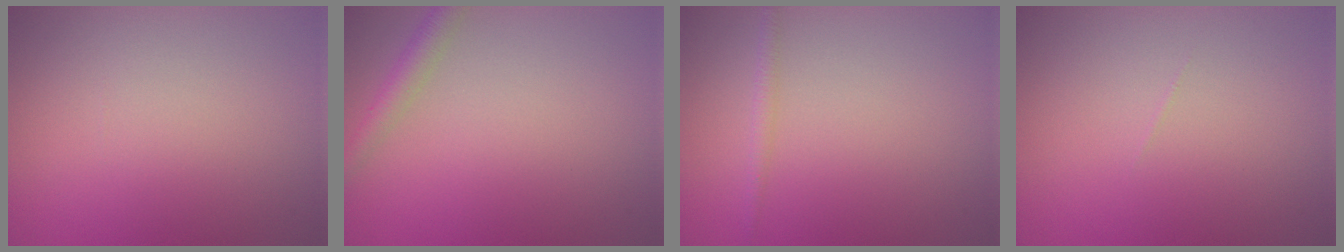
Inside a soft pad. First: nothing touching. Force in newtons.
{"total": 2.1, "press": 2.1, "slide": 0.1}
{"total": 1.1, "press": 1.1, "slide": 0.1}
{"total": 0.0}